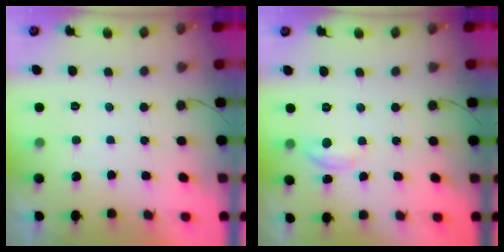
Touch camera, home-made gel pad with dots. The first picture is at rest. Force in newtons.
{"total": 4.3, "press": 4.3, "slide": 0.3}